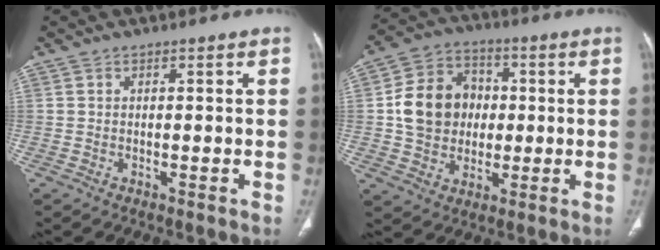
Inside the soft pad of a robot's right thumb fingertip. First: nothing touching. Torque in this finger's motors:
{"motor_torque": [1.50, 1.60, 0.64, -0.67, 0.38]}